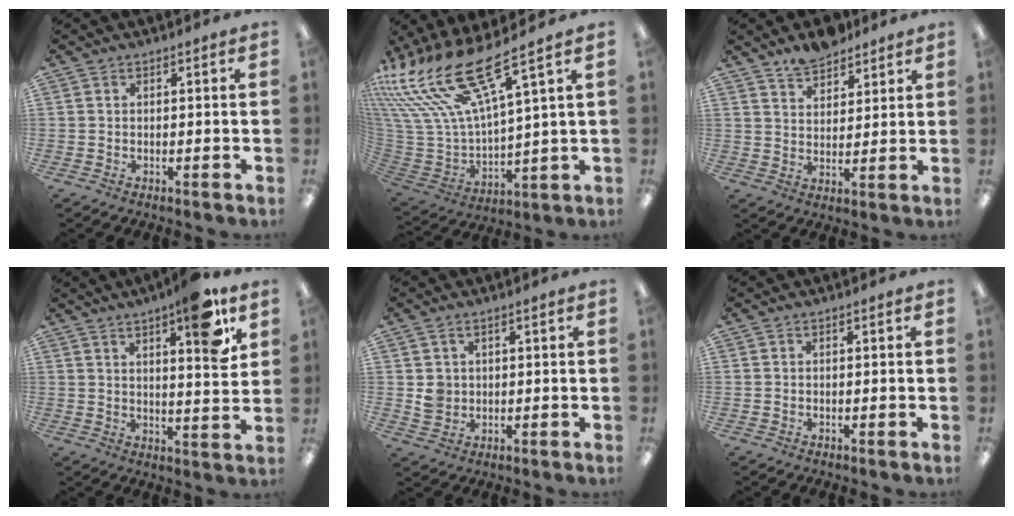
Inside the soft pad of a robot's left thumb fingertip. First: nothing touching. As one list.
[{"total": 23.1, "force": [14.8, 7.3, 16.2], "torque": [-0.342, -0.106, 0.255]}, {"total": 6.9, "force": [6.0, 3.0, 1.5], "torque": [-0.023, -0.031, 0.111]}, {"total": 12.6, "force": [7.5, 3.3, 9.6], "torque": [-0.125, -0.038, 0.115]}, {"total": 4.1, "force": [1.3, 3.6, 1.5], "torque": [-0.019, 0.000, 0.022]}, {"total": 0.0}]